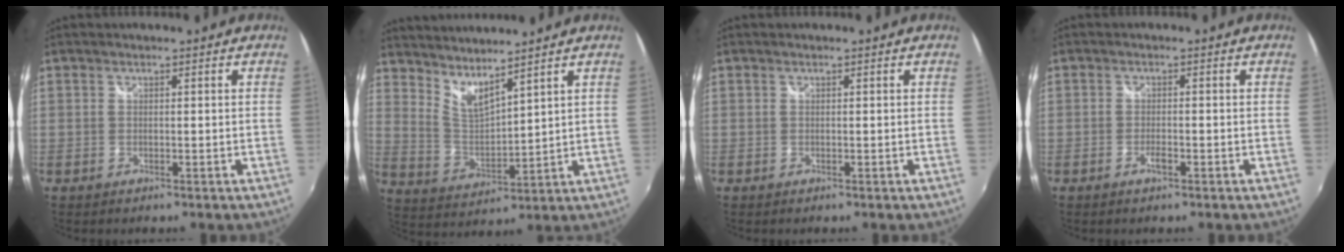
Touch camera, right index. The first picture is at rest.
{"total": 7.6, "force": [6.6, 1.1, 3.7], "torque": [-0.066, -0.012, 0.128]}
{"total": 0.0}
{"total": 1.8, "force": [-1.0, 0.6, 1.3], "torque": [-0.030, -0.001, -0.021]}